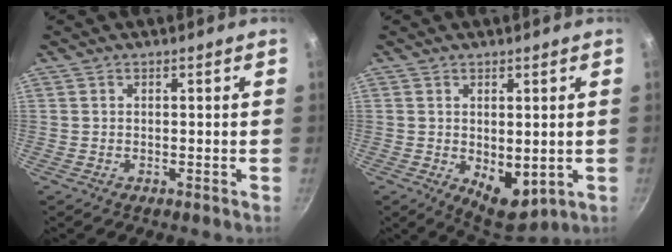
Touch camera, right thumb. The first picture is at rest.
{"total": 7.5, "force": [-0.4, 4.2, 6.3], "torque": [-0.067, -0.019, 0.008]}